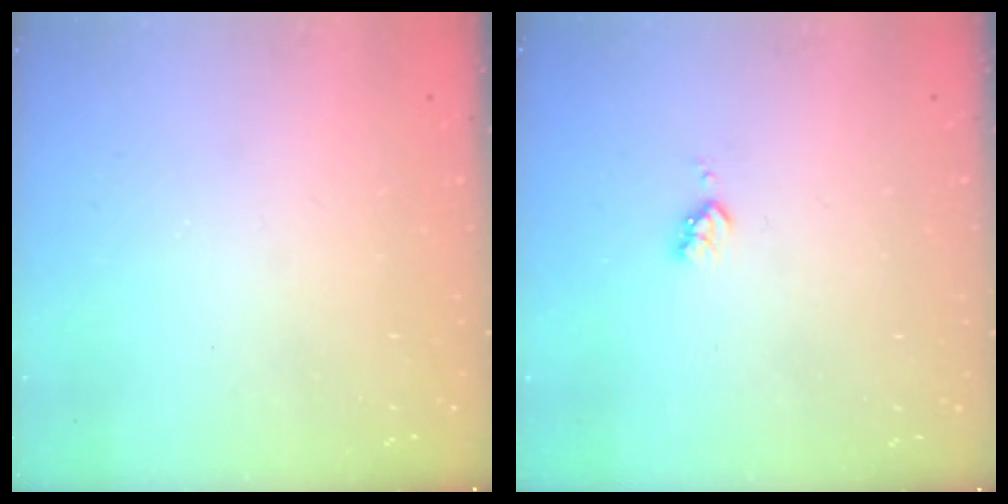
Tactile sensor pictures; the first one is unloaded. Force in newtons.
{"total": 3.2, "press": 3.2, "slide": 0.4}